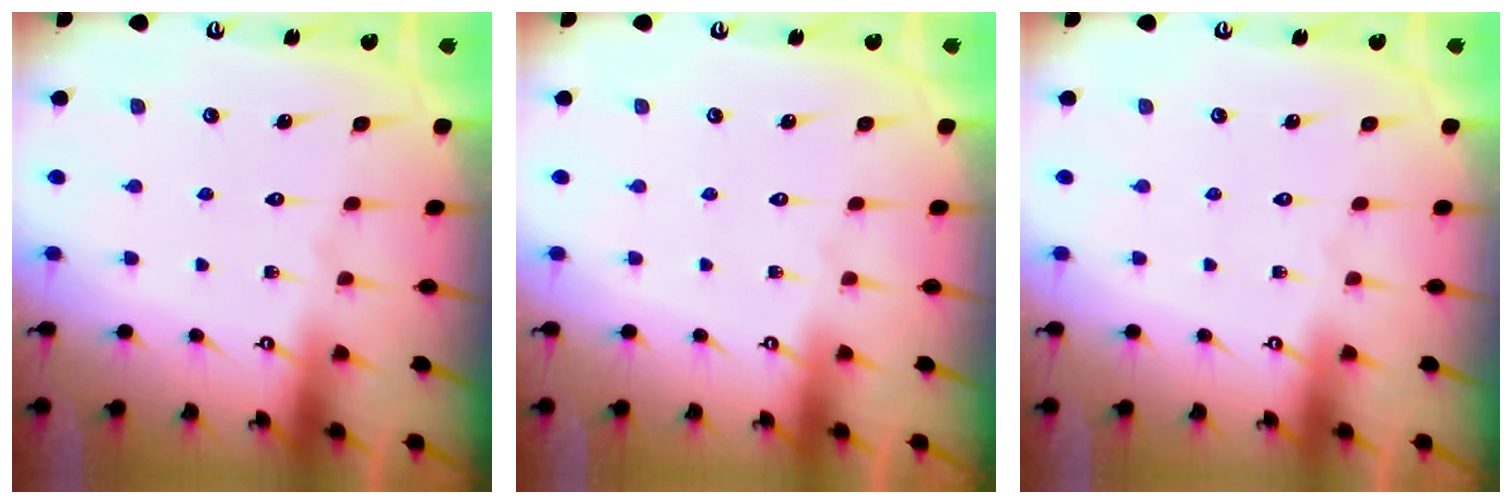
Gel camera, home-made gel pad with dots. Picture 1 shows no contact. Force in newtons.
{"total": 0.0}
{"total": 0.0}